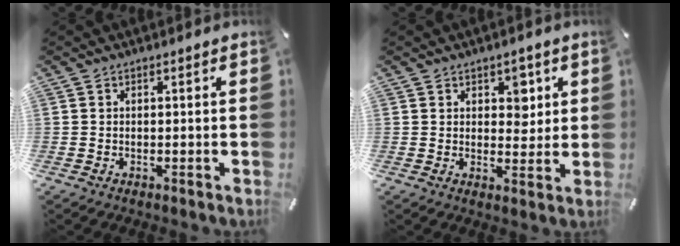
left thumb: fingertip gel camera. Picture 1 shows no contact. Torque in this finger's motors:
{"motor_torque": [0.53, 0.76, 0.50, -0.47, 0.08]}